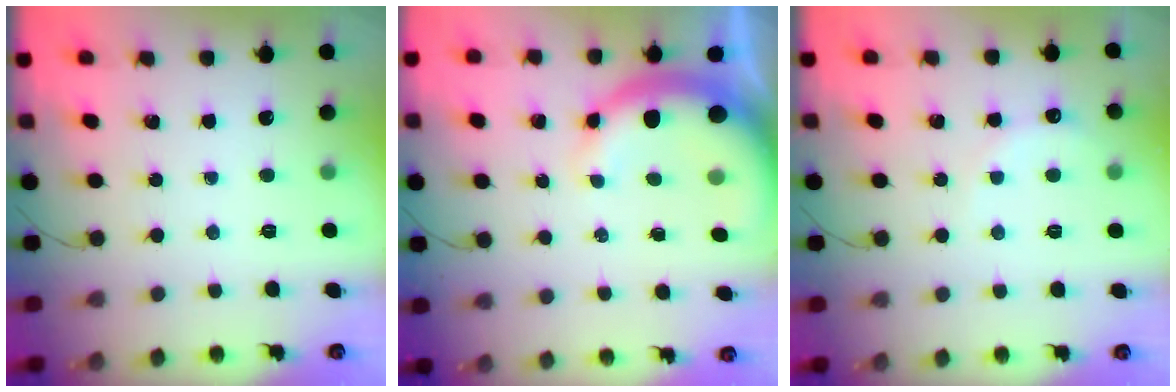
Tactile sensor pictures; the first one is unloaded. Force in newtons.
{"total": 9.8, "press": 9.6, "slide": 2.0}
{"total": 3.3, "press": 3.2, "slide": 0.9}